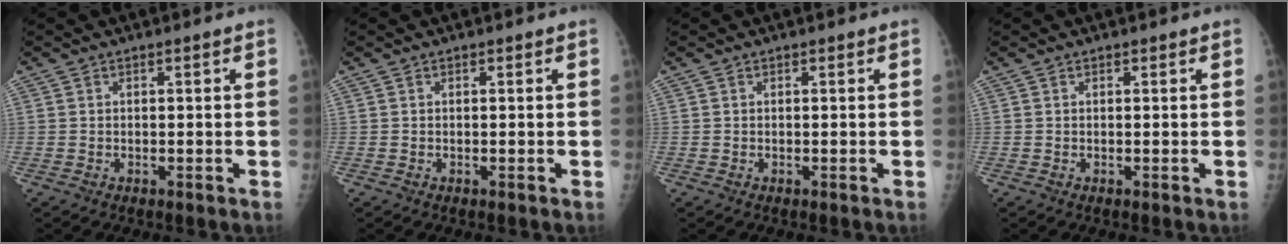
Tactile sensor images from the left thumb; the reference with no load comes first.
{"total": 0.0}
{"total": 0.0}
{"total": 0.0}